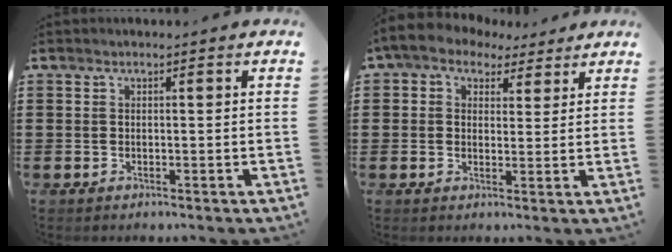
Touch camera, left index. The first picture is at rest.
{"total": 3.9, "force": [2.3, 2.7, 1.4], "torque": [-0.043, 0.002, 0.041]}